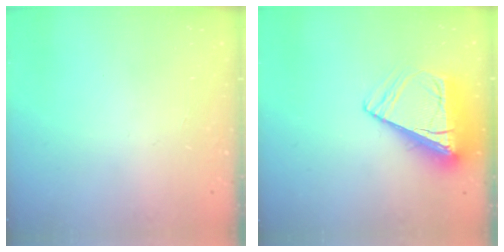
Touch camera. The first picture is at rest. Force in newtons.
{"total": 11.7, "press": 11.6, "slide": 1.5}